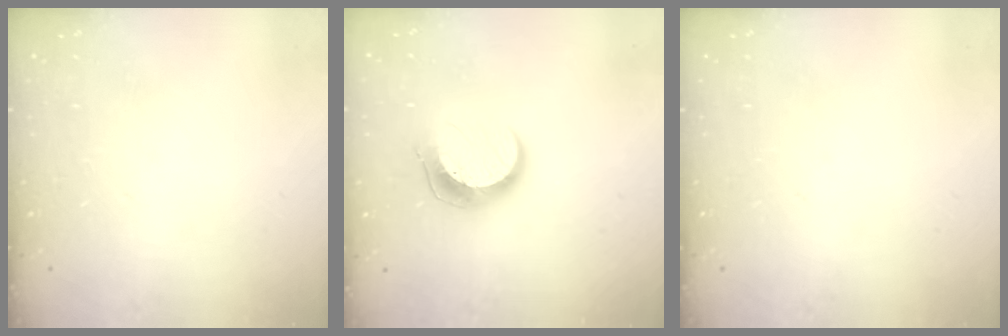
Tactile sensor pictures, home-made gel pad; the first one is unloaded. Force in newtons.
{"total": 10.2, "press": 10.2, "slide": 0.2}
{"total": 0.0}